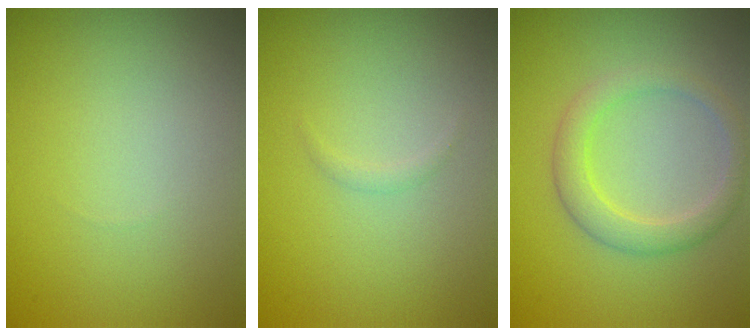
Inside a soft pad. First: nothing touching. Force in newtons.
{"total": 0.6, "press": 0.6, "slide": 0.1}
{"total": 2.9, "press": 2.9, "slide": 0.1}